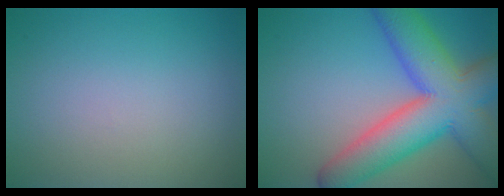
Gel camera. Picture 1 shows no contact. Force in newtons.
{"total": 11.7, "press": 11.7, "slide": 0.6}